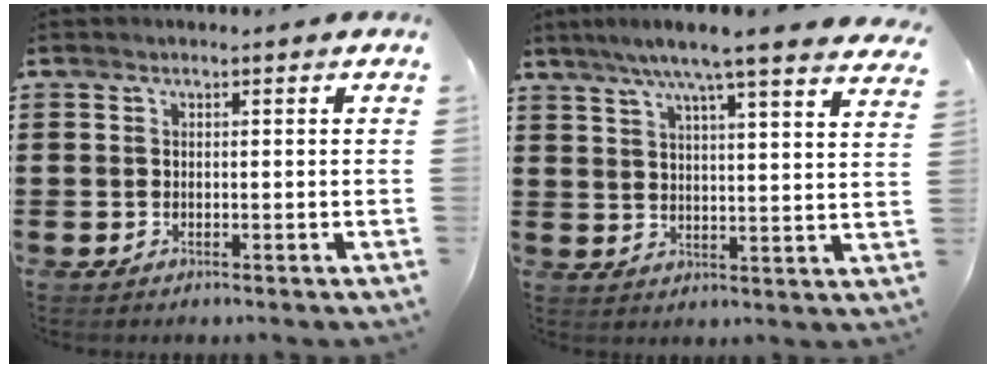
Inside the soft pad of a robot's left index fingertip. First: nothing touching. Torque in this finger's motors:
{"motor_torque": [2.14, 0.00, 0.68, 0.21]}